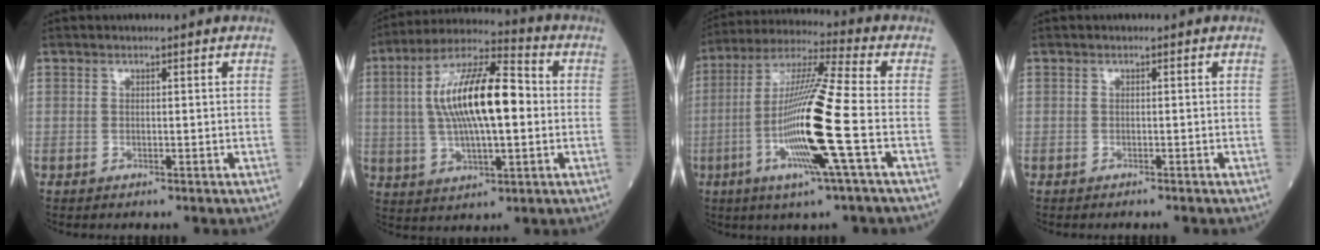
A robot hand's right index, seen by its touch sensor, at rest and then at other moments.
{"total": 15.7, "force": [1.1, 4.4, 15.0], "torque": [-0.289, 0.026, 0.019]}
{"total": 16.0, "force": [-4.0, -1.1, 15.5], "torque": [-0.306, -0.011, -0.085]}
{"total": 1.4, "force": [-1.3, 0.0, 0.6], "torque": [-0.011, 0.000, -0.013]}